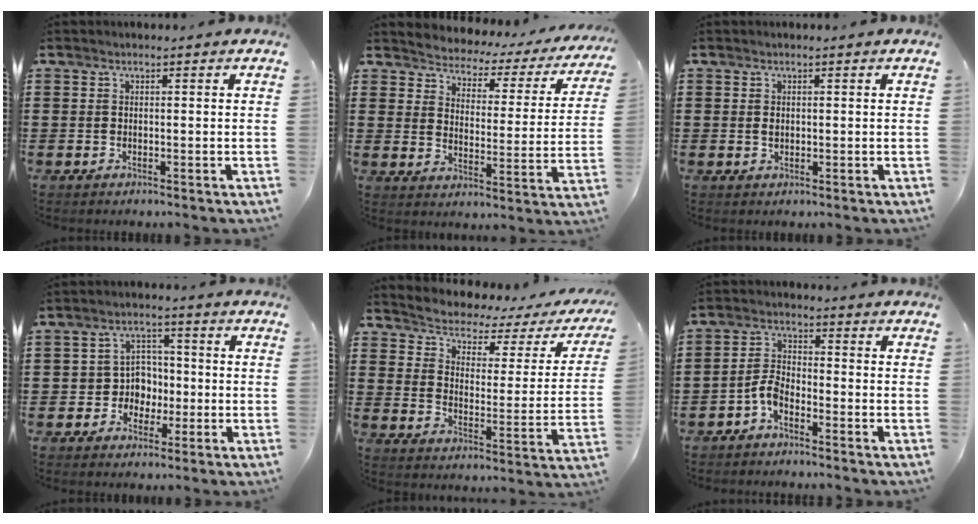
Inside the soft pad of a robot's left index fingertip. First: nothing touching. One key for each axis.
{"total": 2.2, "fx": 2.1, "fy": 0.6, "fz": -0.1, "tx": -0.019, "ty": -0.025, "tz": 0.024}
{"total": 0.9, "fx": 0.2, "fy": 0.6, "fz": 0.6, "tx": -0.014, "ty": 0.002, "tz": 0.004}
{"total": 4.8, "fx": -0.8, "fy": 4.6, "fz": 1.4, "tx": -0.045, "ty": 0.010, "tz": -0.018}
{"total": 2.6, "fx": 2.1, "fy": 1.1, "fz": 1.0, "tx": -0.039, "ty": -0.023, "tz": 0.024}
{"total": 3.8, "fx": -2.6, "fy": 1.5, "fz": 2.2, "tx": -0.064, "ty": 0.003, "tz": -0.058}